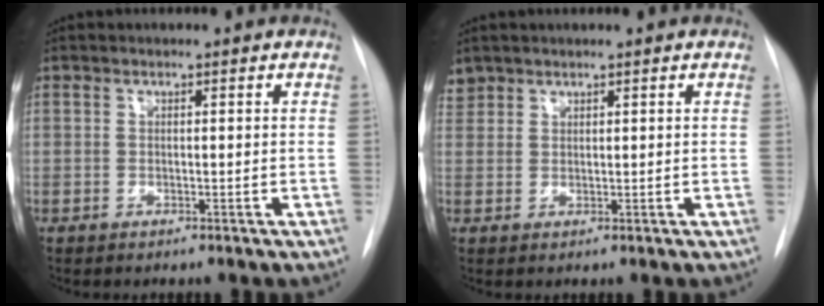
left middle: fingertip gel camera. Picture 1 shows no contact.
{"total": 2.0, "force": [1.7, 1.0, -0.2], "torque": [0.004, 0.011, 0.034]}